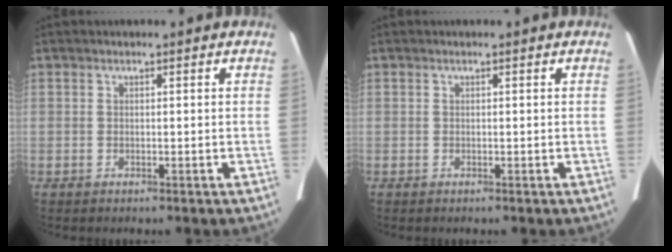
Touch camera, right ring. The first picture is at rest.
{"total": 0.0}